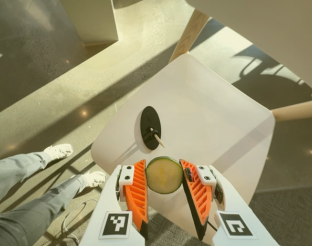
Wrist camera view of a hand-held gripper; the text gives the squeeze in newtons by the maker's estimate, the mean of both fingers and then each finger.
{"total": 9.1, "left": 9.0, "right": 9.1}